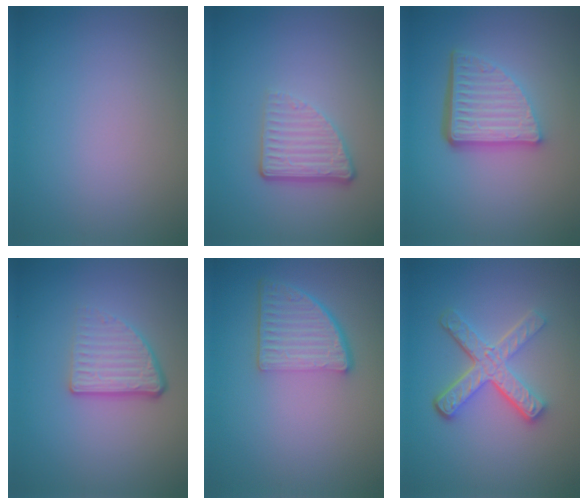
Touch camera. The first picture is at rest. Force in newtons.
{"total": 3.8, "press": 2.5, "slide": 2.8}
{"total": 5.7, "press": 3.8, "slide": 4.2}
{"total": 3.6, "press": 2.3, "slide": 2.8}
{"total": 4.9, "press": 3.6, "slide": 3.4}
{"total": 4.7, "press": 3.5, "slide": 3.2}